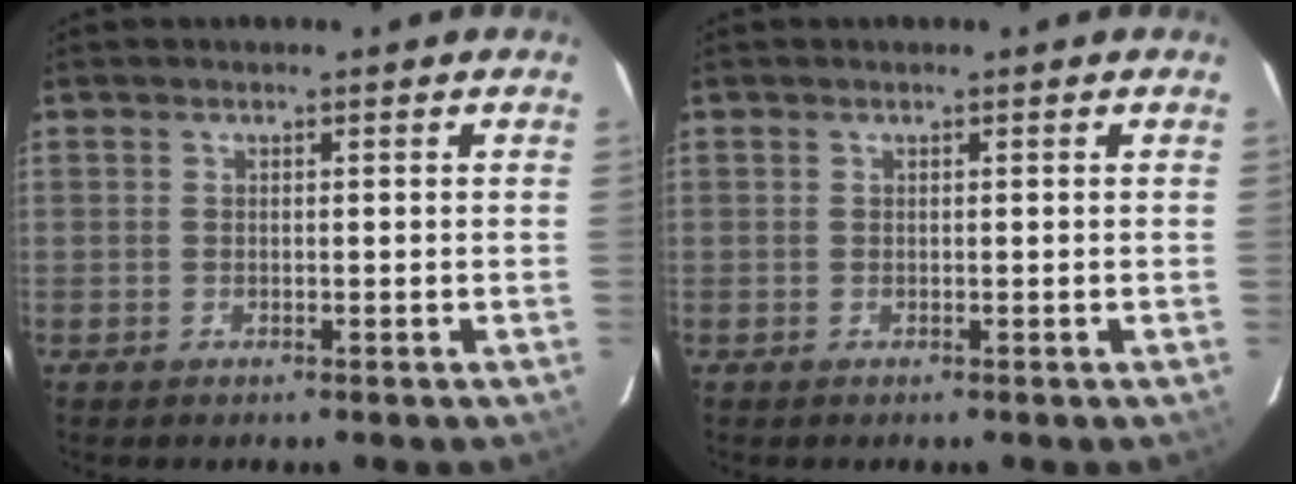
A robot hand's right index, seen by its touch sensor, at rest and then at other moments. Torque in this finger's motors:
{"motor_torque": [-0.22, 0.32, -0.03, 0.01]}